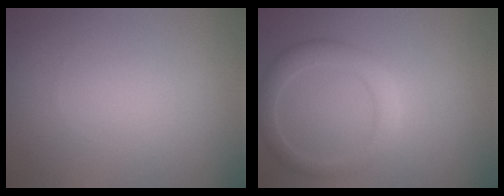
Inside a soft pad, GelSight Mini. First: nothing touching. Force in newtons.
{"total": 2.9, "press": 2.9, "slide": 0.1}